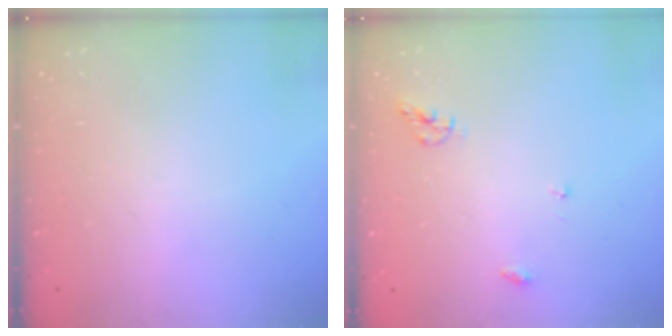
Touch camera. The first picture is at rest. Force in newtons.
{"total": 6.2, "press": 6.2, "slide": 0.1}